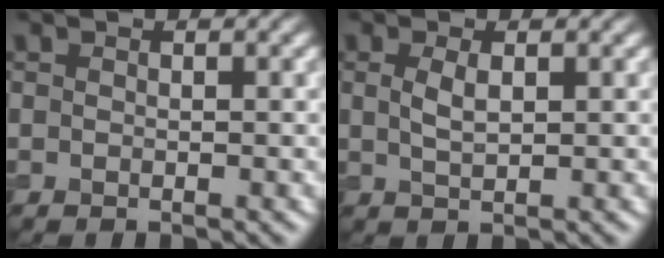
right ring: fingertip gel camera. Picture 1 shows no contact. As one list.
[{"total": 1.7, "force": [0.5, 0.6, 1.5], "torque": [-0.035, -0.001, 0.012]}]